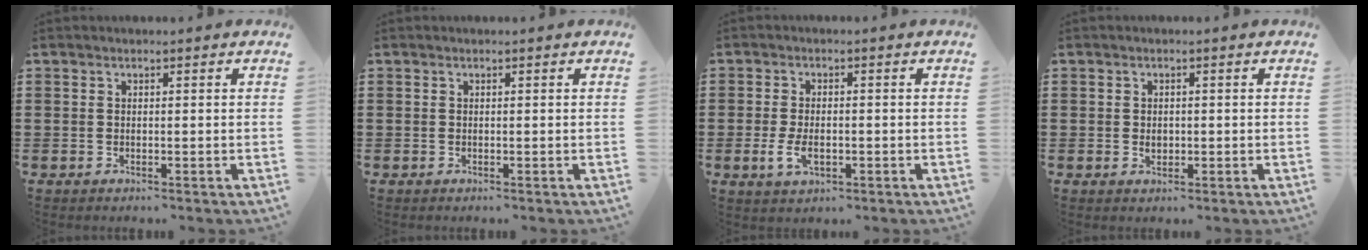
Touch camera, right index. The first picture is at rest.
{"total": 0.0}
{"total": 3.7, "force": [-0.9, 2.0, 3.0], "torque": [-0.069, -0.005, -0.017]}
{"total": 1.5, "force": [0.0, 1.1, 1.0], "torque": [-0.020, 0.006, -0.001]}